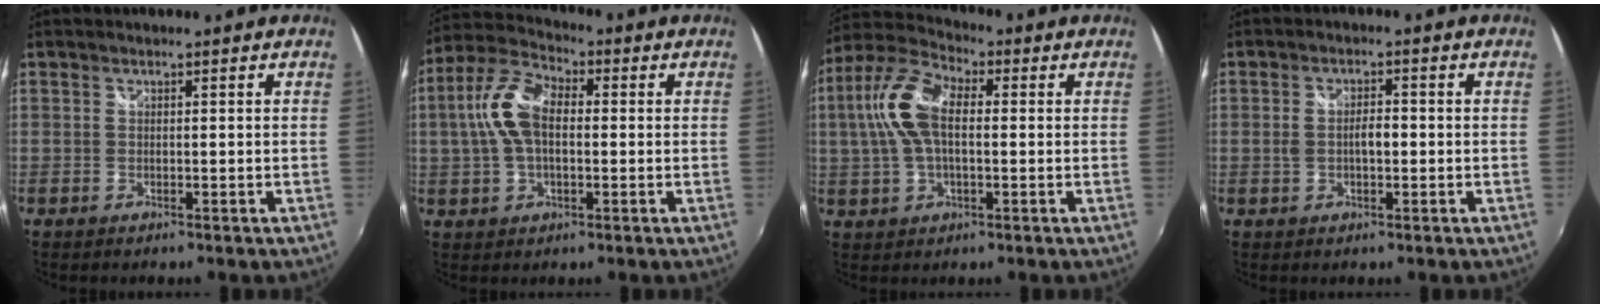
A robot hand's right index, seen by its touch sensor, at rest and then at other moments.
{"total": 10.7, "force": [0.5, 6.0, 8.8], "torque": [-0.188, 0.023, 0.006]}
{"total": 11.9, "force": [1.0, 6.2, 10.1], "torque": [-0.217, 0.024, 0.015]}
{"total": 3.3, "force": [-0.4, 1.6, 2.9], "torque": [-0.052, 0.002, -0.007]}